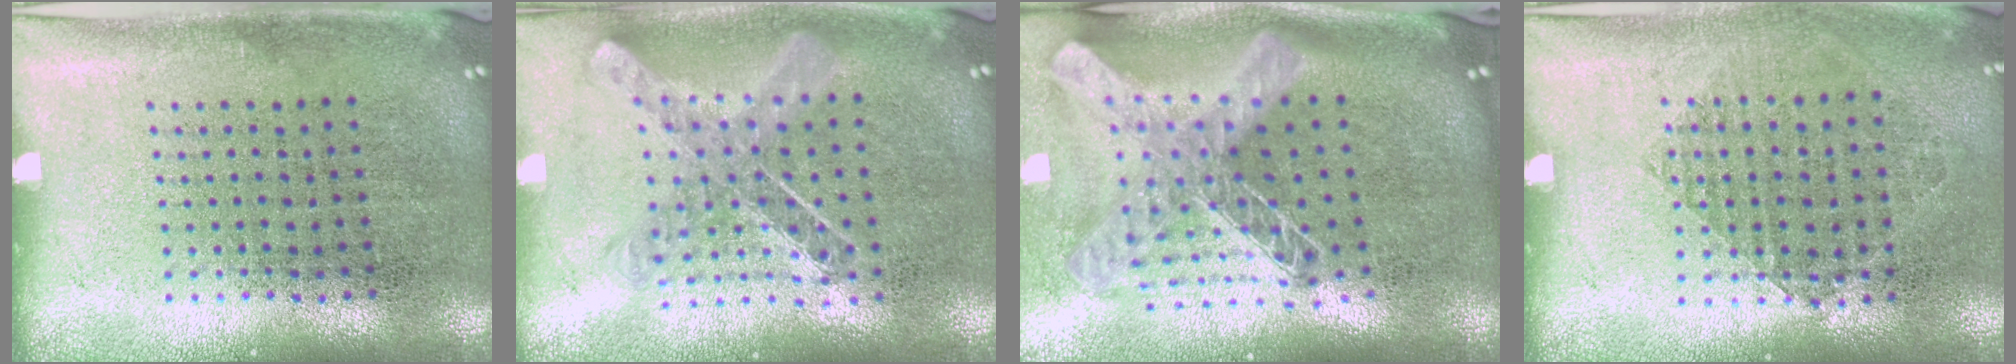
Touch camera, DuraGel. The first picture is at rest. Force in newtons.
{"total": 1.0, "press": 1.0, "slide": 0.2}
{"total": 2.5, "press": 1.8, "slide": 1.8}
{"total": 0.9, "press": 0.8, "slide": 0.4}